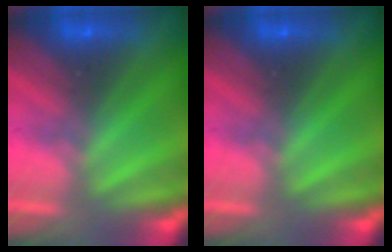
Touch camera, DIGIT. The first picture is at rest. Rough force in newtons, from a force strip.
{"total": 0.0}